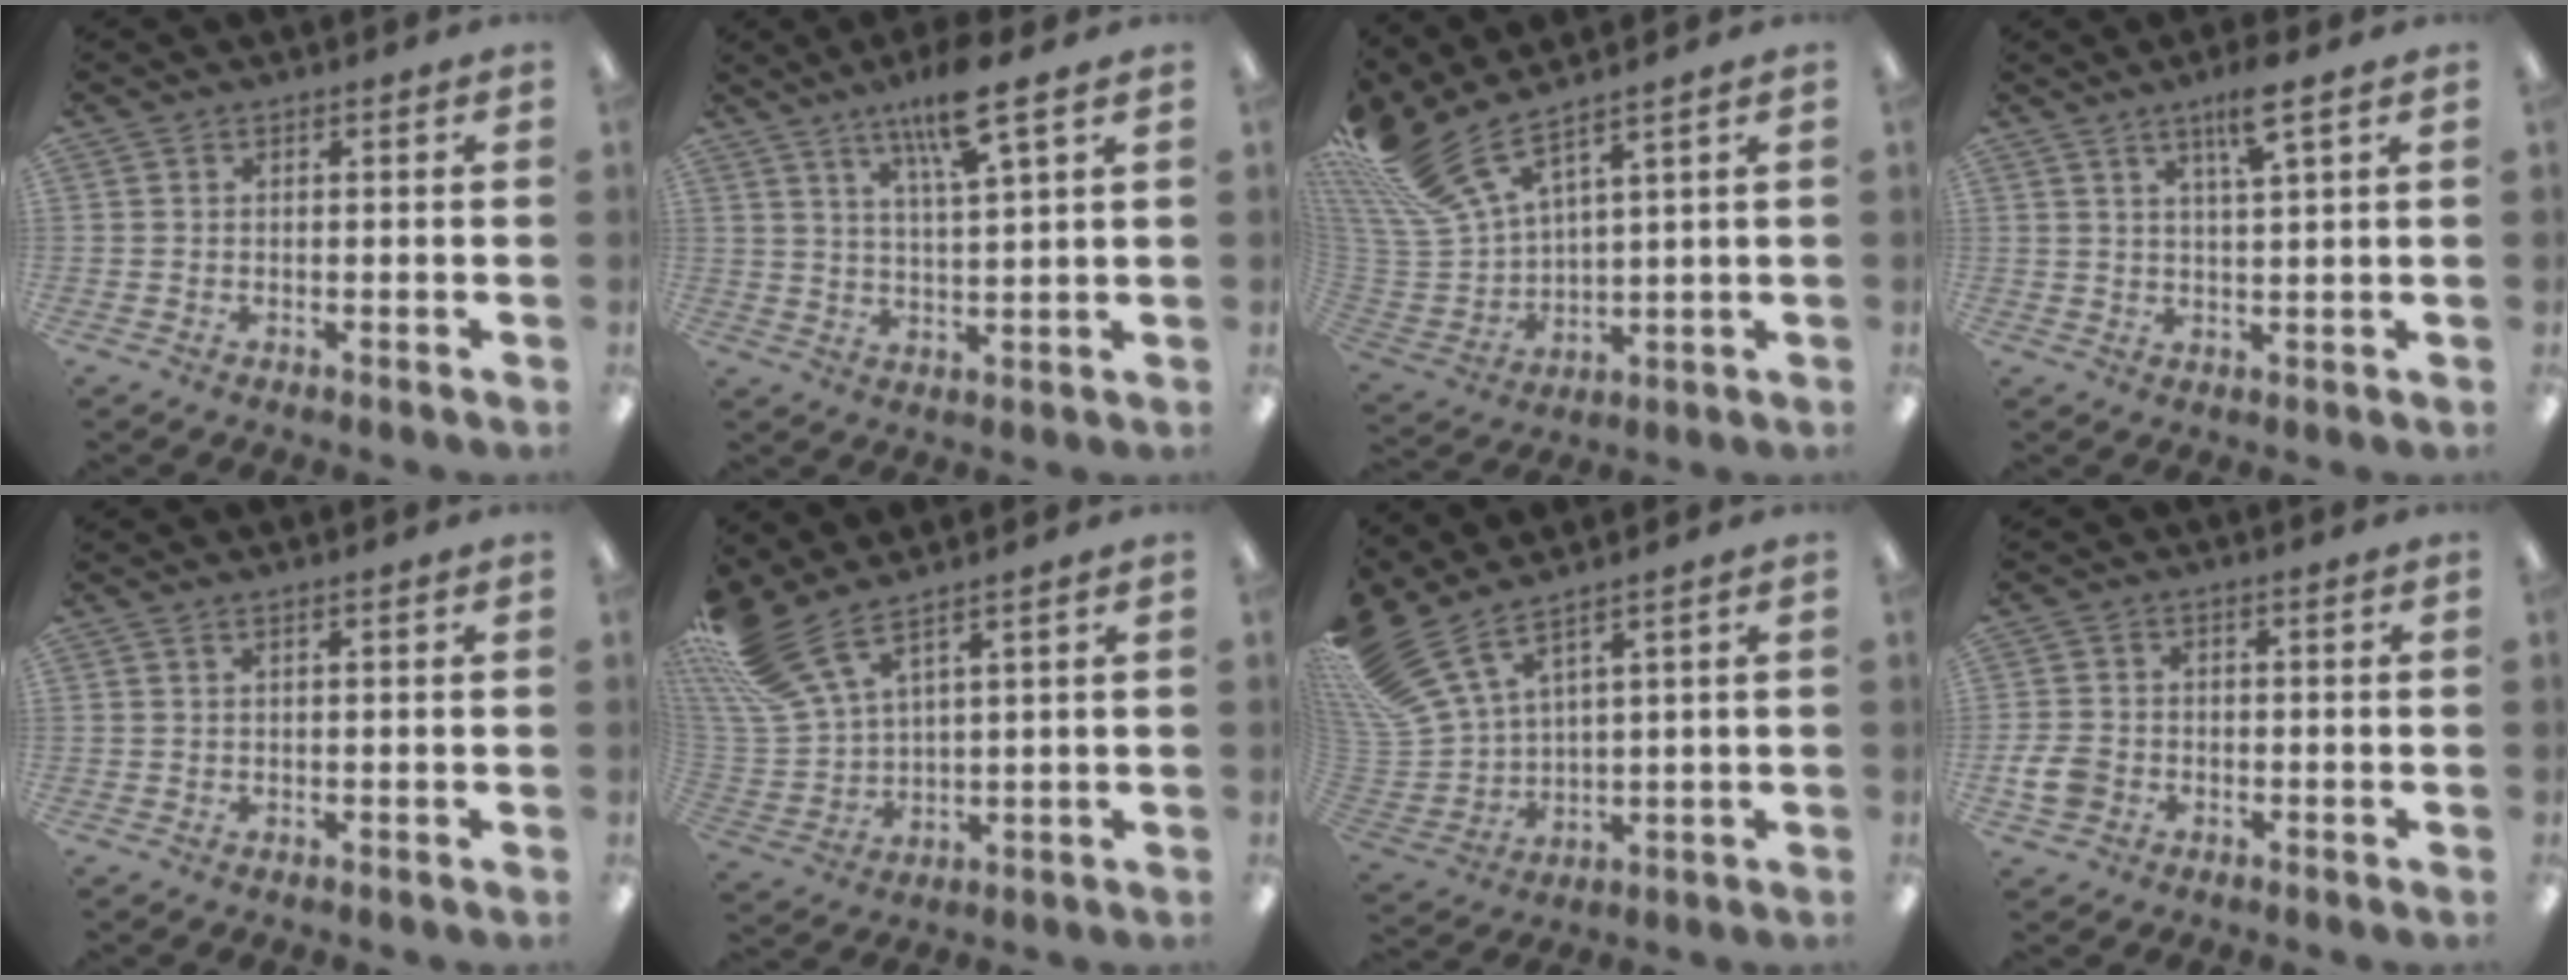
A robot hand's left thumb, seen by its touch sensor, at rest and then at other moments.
{"total": 10.4, "force": [6.8, 1.6, 7.7], "torque": [-0.131, -0.027, 0.110]}
{"total": 14.8, "force": [11.4, 5.2, 7.8], "torque": [-0.191, -0.075, 0.211]}
{"total": 6.8, "force": [4.3, 0.6, 5.2], "torque": [-0.098, -0.009, 0.069]}
{"total": 1.0, "force": [0.5, 0.1, 0.8], "torque": [-0.015, -0.001, 0.009]}
{"total": 12.4, "force": [8.9, 4.6, 7.2], "torque": [-0.173, -0.041, 0.171]}
{"total": 13.8, "force": [9.3, 6.2, 8.1], "torque": [-0.201, -0.053, 0.179]}
{"total": 5.2, "force": [-1.5, 4.2, 2.6], "torque": [-0.061, 0.006, -0.028]}